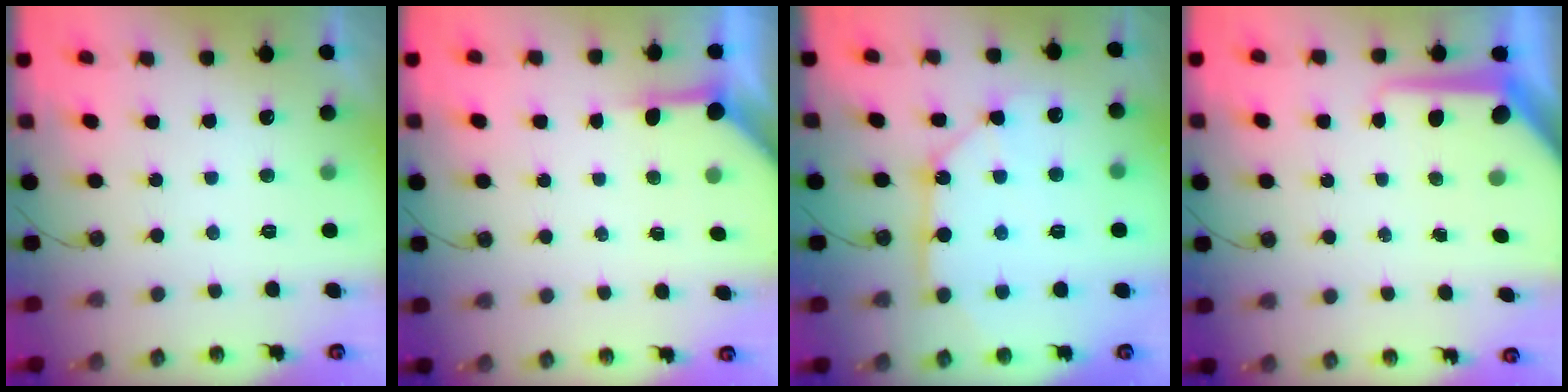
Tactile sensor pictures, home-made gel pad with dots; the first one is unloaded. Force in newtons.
{"total": 3.8, "press": 3.8, "slide": 0.4}
{"total": 10.5, "press": 10.4, "slide": 1.1}
{"total": 11.0, "press": 11.0, "slide": 1.0}